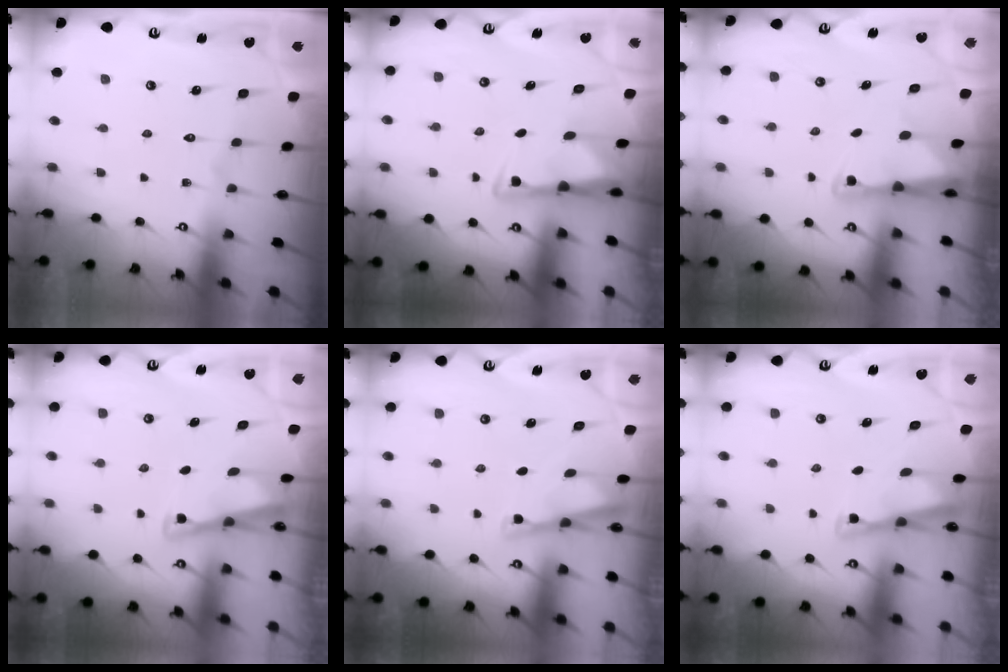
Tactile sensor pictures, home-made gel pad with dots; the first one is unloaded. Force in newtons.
{"total": 3.0, "press": 2.9, "slide": 0.5}
{"total": 2.6, "press": 2.6, "slide": 0.5}
{"total": 3.0, "press": 3.0, "slide": 0.3}
{"total": 3.3, "press": 3.3, "slide": 0.2}
{"total": 3.3, "press": 3.3, "slide": 0.3}